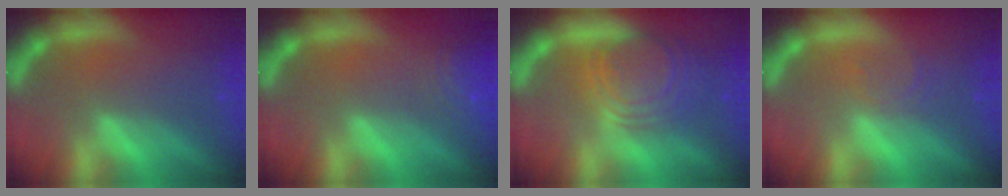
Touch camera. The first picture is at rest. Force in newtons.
{"total": 4.5}
{"total": 8.5}
{"total": 1.5}